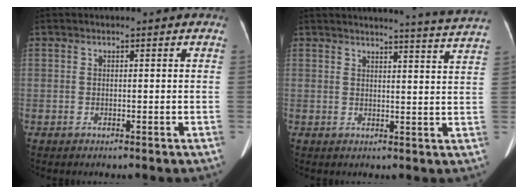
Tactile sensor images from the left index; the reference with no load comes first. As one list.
[{"total": 9.7, "force": [9.3, -2.2, 1.9], "torque": [-0.034, -0.049, 0.096]}]